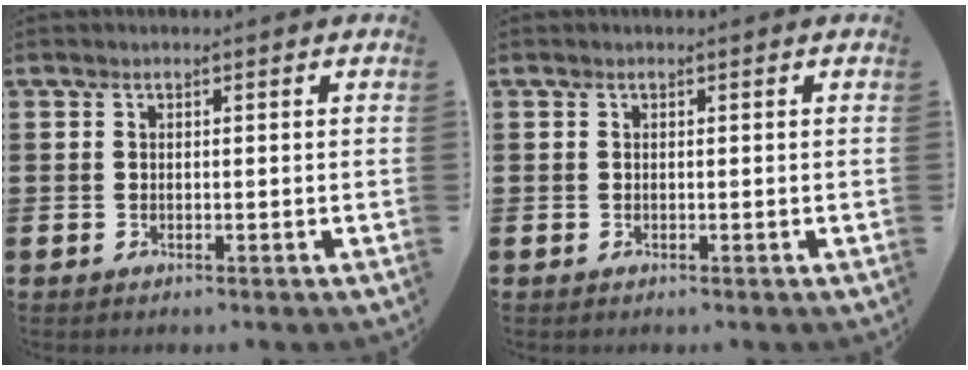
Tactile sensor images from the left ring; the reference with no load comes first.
{"total": 0.0}